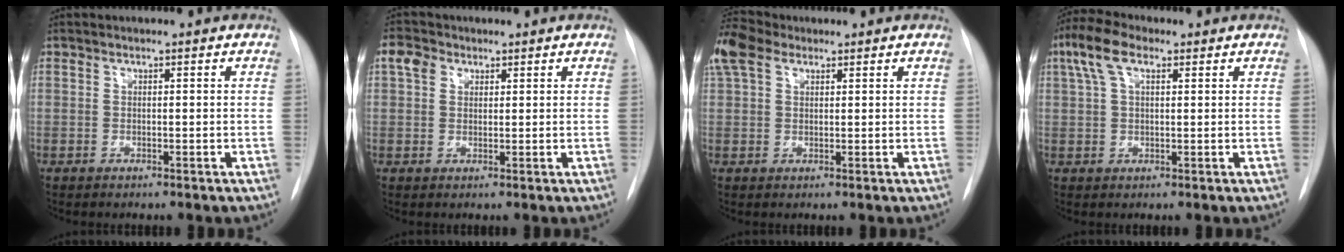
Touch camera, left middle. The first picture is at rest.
{"total": 3.3, "force": [1.6, 2.6, 1.4], "torque": [-0.032, 0.014, 0.029]}
{"total": 5.9, "force": [3.7, 3.3, 3.2], "torque": [-0.090, 0.035, 0.076]}
{"total": 6.3, "force": [3.1, 2.6, 4.9], "torque": [-0.114, 0.028, 0.058]}